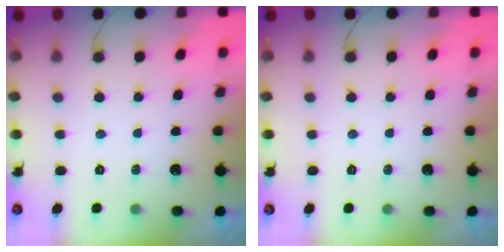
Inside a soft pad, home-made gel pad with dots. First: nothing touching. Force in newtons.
{"total": 0.0}